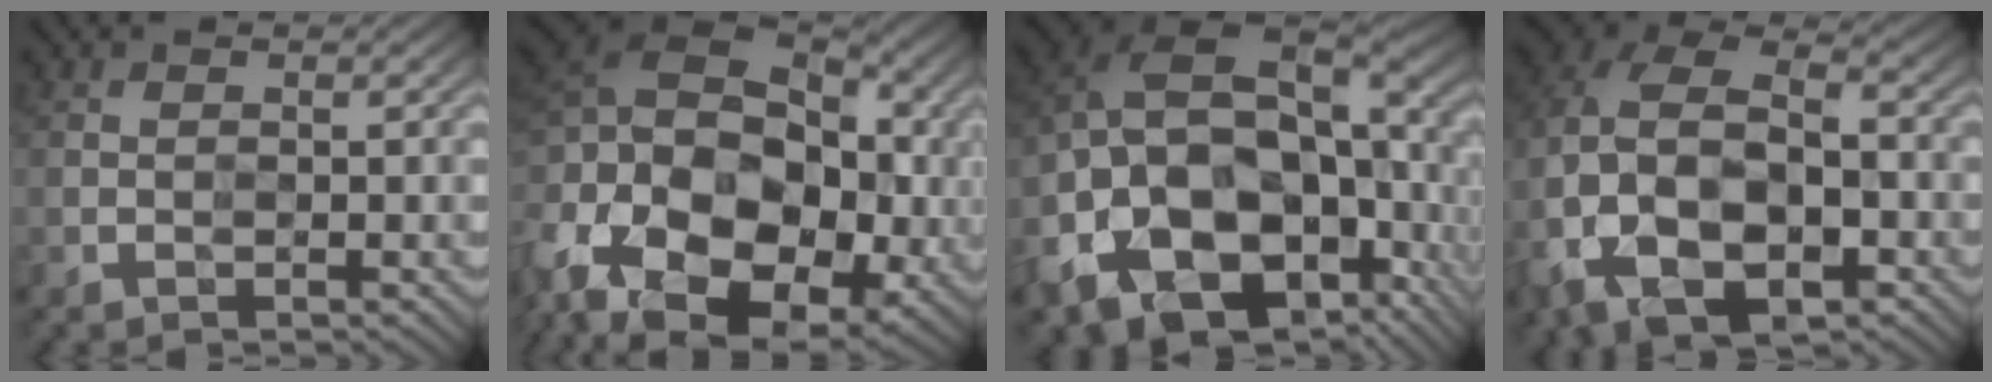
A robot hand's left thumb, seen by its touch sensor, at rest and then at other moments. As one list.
[{"total": 20.1, "force": [-3.7, 14.7, 13.1], "torque": [-0.288, 0.017, -0.057]}, {"total": 20.4, "force": [-5.9, 13.5, 14.1], "torque": [-0.317, -0.050, -0.065]}, {"total": 16.5, "force": [-4.1, 11.4, 11.1], "torque": [-0.268, -0.030, -0.055]}]